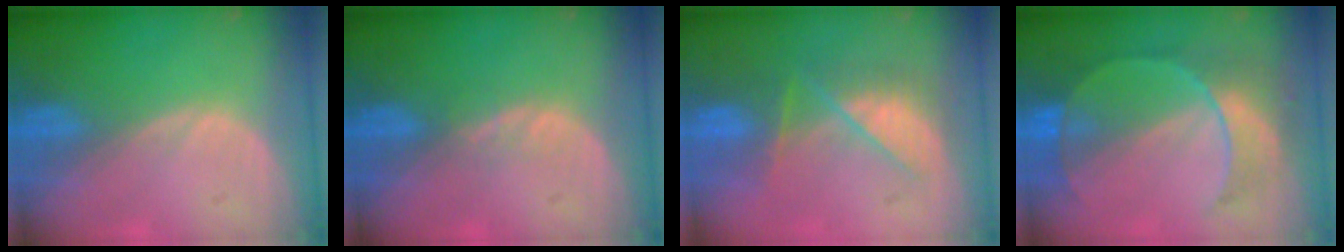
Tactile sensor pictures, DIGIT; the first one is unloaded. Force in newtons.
{"total": 1.5, "press": 1.5, "slide": 0.2}
{"total": 7.2, "press": 7.0, "slide": 1.7}
{"total": 7.3, "press": 7.2, "slide": 0.9}